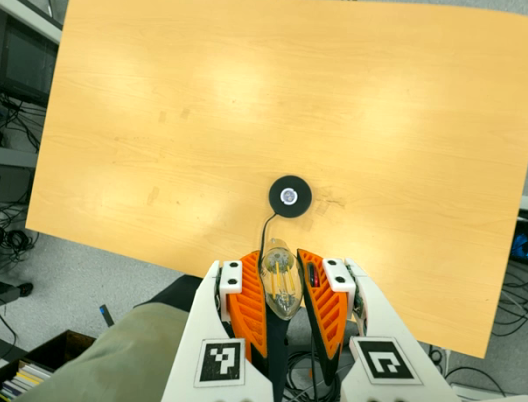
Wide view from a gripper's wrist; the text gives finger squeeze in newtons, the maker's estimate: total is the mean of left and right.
{"total": 19.8, "left": 21.8, "right": 17.8}